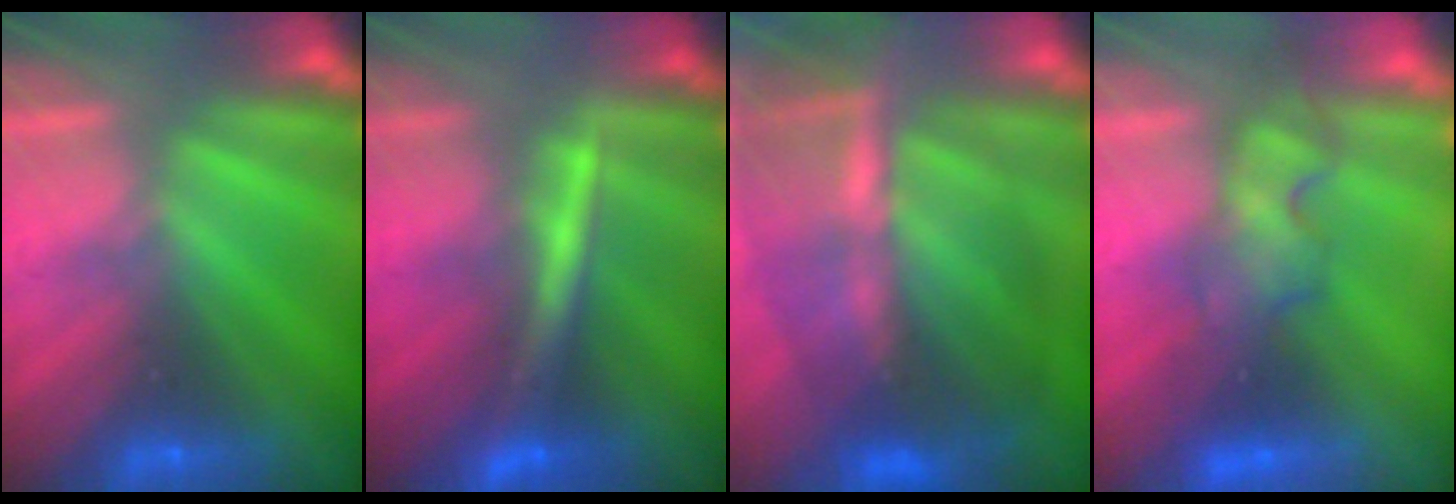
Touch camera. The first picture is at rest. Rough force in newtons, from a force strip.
{"total": 2.4}
{"total": 10.2}
{"total": 3.9}